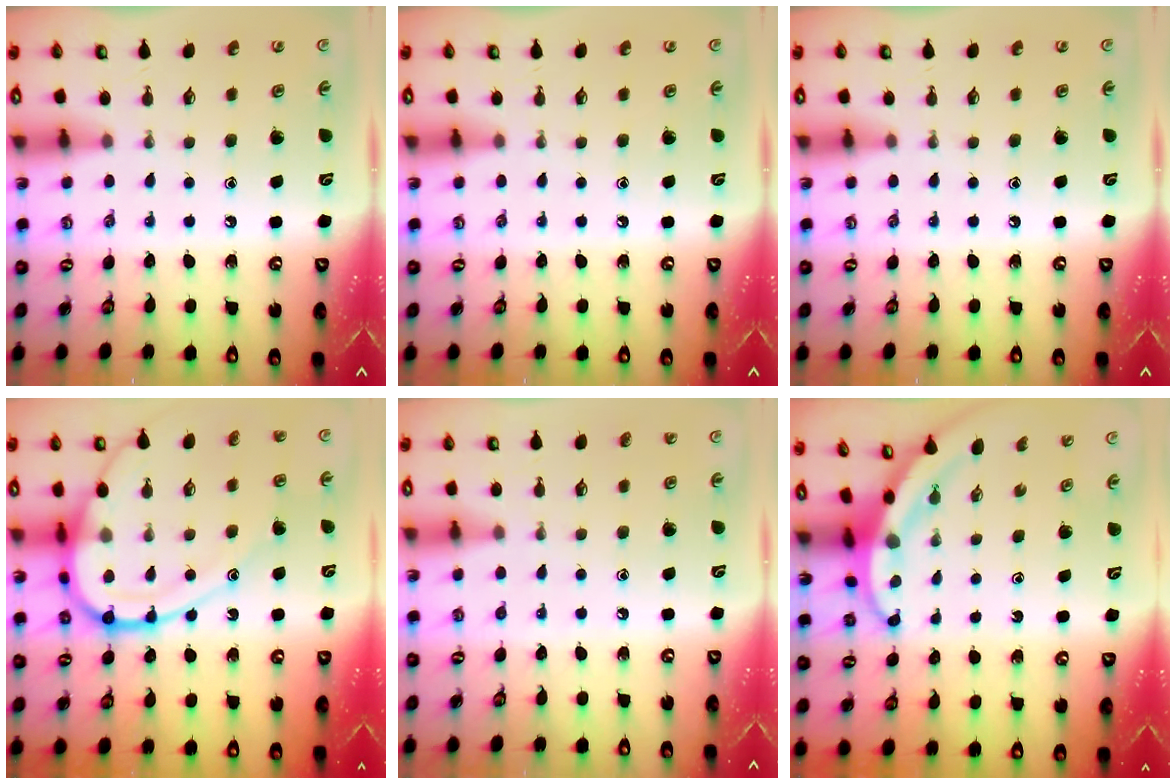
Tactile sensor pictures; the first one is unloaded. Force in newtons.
{"total": 0.0}
{"total": 0.0}
{"total": 16.8, "press": 16.7, "slide": 1.6}
{"total": 1.7, "press": 1.7, "slide": 0.1}
{"total": 3.7, "press": 3.7, "slide": 0.5}